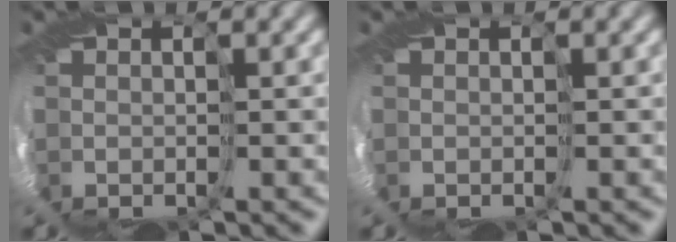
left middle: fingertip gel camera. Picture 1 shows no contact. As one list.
[{"total": 0.0}]